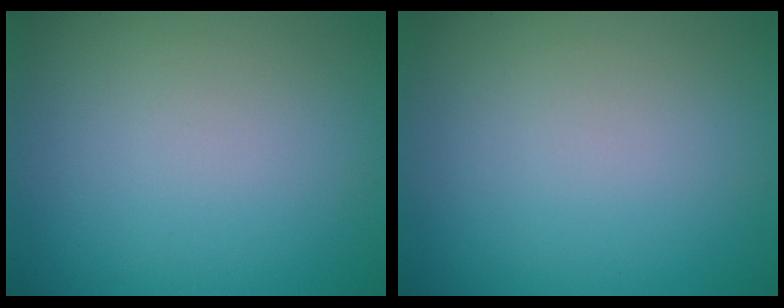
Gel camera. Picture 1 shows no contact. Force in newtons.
{"total": 0.0}